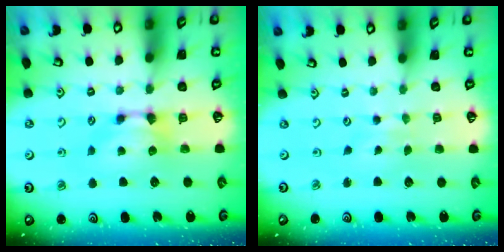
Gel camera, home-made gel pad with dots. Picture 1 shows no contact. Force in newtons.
{"total": 2.7, "press": 2.6, "slide": 0.4}